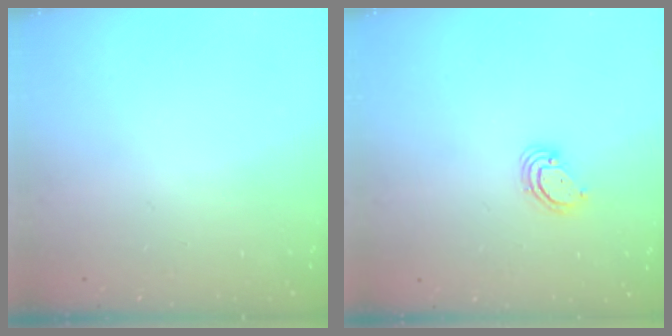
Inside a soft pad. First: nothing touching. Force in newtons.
{"total": 3.2, "press": 3.2, "slide": 0.2}